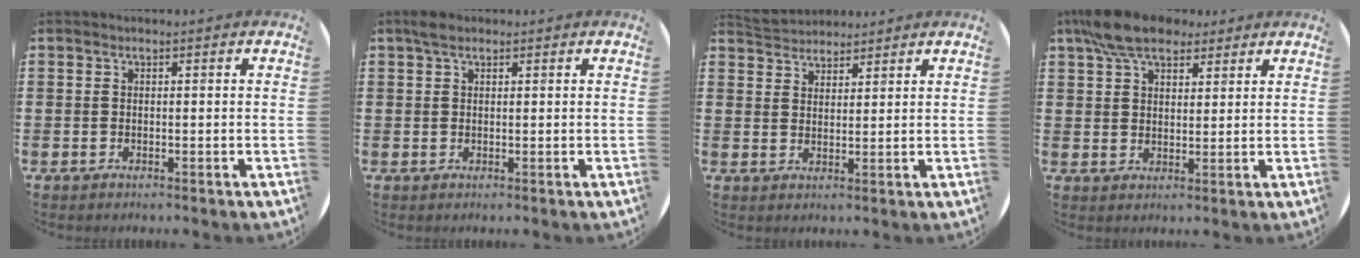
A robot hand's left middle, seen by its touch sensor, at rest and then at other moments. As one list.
[{"total": 1.8, "force": [1.3, 0.9, 0.8], "torque": [-0.010, 0.003, 0.022]}, {"total": 3.3, "force": [3.2, 0.8, -0.3], "torque": [-0.003, -0.007, 0.062]}, {"total": 7.6, "force": [5.9, 3.6, 3.1], "torque": [-0.074, -0.003, 0.111]}]